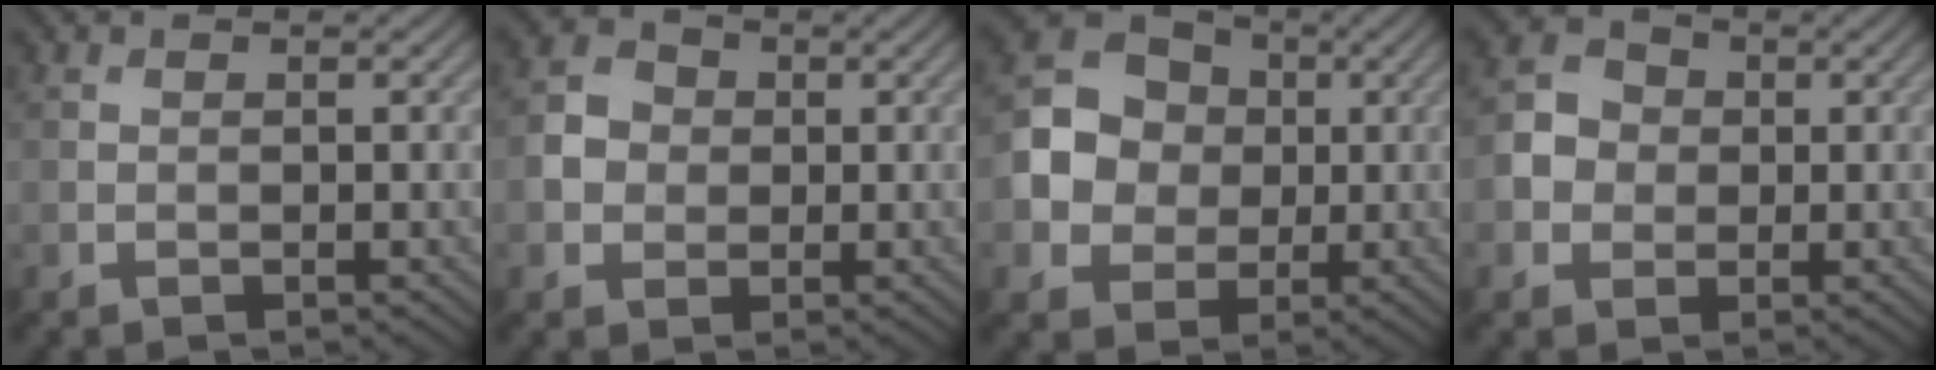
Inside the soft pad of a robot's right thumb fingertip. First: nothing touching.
{"total": 3.5, "force": [-0.1, 3.2, 1.4], "torque": [-0.036, 0.005, -0.007]}
{"total": 9.1, "force": [0.0, 8.1, 4.2], "torque": [-0.104, 0.013, -0.008]}
{"total": 3.8, "force": [-0.2, 3.5, 1.6], "torque": [-0.035, 0.007, -0.010]}